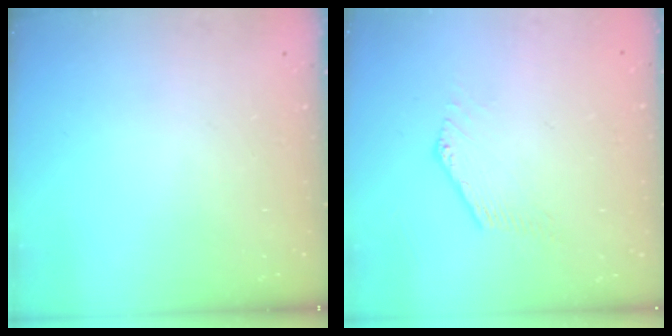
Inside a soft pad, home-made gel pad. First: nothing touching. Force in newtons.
{"total": 0.8, "press": 0.8, "slide": 0.1}